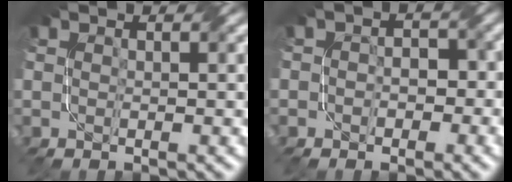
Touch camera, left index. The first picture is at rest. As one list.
[{"total": 2.3, "force": [-0.4, 1.9, 1.3], "torque": [0.002, 0.002, -0.015]}]